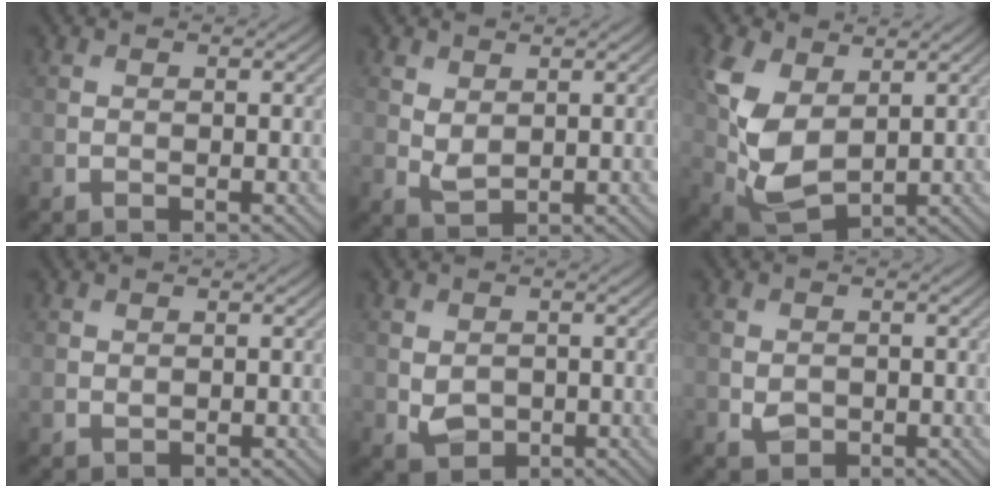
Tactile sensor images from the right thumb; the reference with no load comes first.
{"total": 2.4, "force": [1.0, 1.6, 1.5], "torque": [-0.039, -0.005, 0.023]}
{"total": 9.3, "force": [2.2, 5.6, 7.1], "torque": [-0.196, 0.000, 0.047]}
{"total": 0.7, "force": [0.5, 0.4, 0.4], "torque": [-0.014, -0.004, 0.014]}
{"total": 2.8, "force": [-0.2, 2.2, 1.6], "torque": [-0.037, -0.008, 0.001]}
{"total": 1.6, "force": [-0.3, 1.4, 0.8], "torque": [-0.018, -0.007, -0.007]}